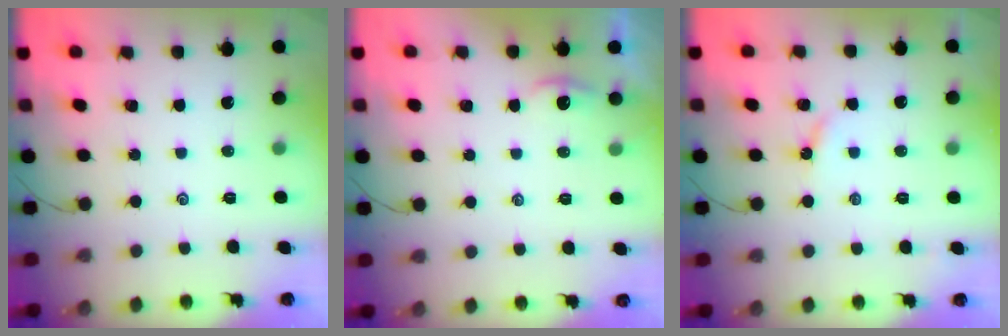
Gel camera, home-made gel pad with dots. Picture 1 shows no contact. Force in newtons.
{"total": 2.0, "press": 2.0, "slide": 0.1}
{"total": 2.9, "press": 2.9, "slide": 0.3}